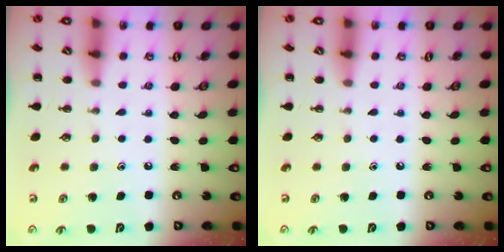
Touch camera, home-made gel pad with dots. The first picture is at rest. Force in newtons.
{"total": 0.0}